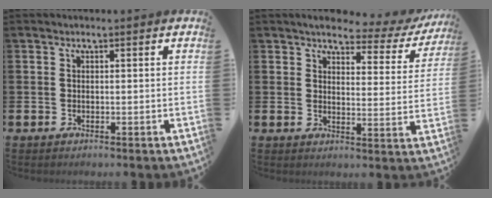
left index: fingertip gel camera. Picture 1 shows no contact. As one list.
[{"total": 3.7, "force": [3.2, 1.3, 1.2], "torque": [-0.024, -0.029, 0.044]}]